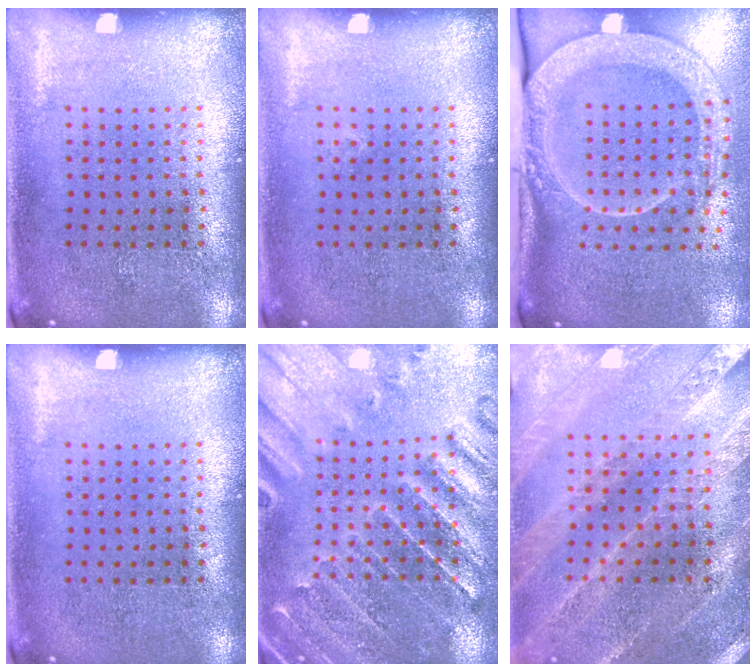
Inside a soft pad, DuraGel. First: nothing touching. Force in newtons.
{"total": 0.0}
{"total": 2.8, "press": 2.2, "slide": 1.8}
{"total": 0.0}
{"total": 1.3, "press": 1.3, "slide": 0.4}
{"total": 1.5, "press": 1.5, "slide": 0.2}